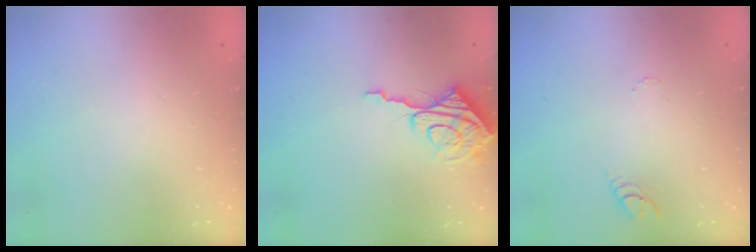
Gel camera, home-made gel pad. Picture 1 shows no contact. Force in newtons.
{"total": 9.7, "press": 9.7, "slide": 0.8}
{"total": 3.4, "press": 3.4, "slide": 0.3}